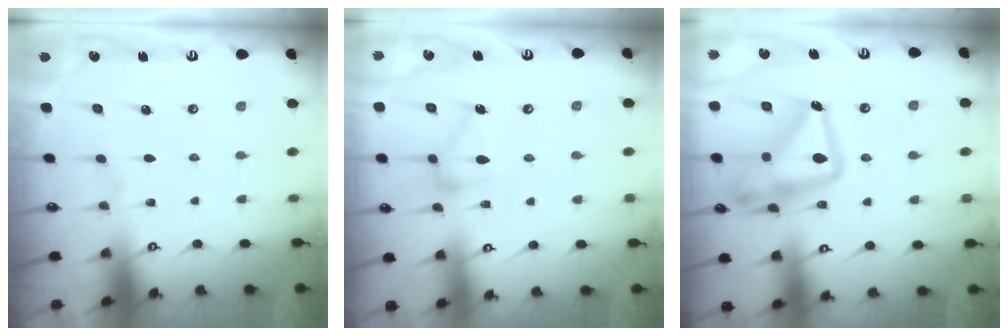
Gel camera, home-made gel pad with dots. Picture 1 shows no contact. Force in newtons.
{"total": 13.3, "press": 13.2, "slide": 0.6}
{"total": 22.8, "press": 22.8, "slide": 1.8}